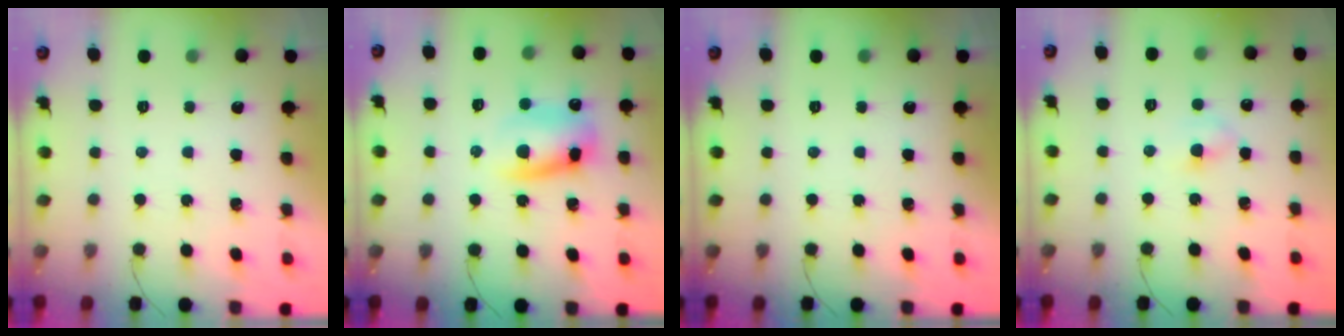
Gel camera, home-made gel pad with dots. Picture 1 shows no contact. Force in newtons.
{"total": 11.9, "press": 11.7, "slide": 2.0}
{"total": 0.0}
{"total": 3.5, "press": 3.3, "slide": 1.1}